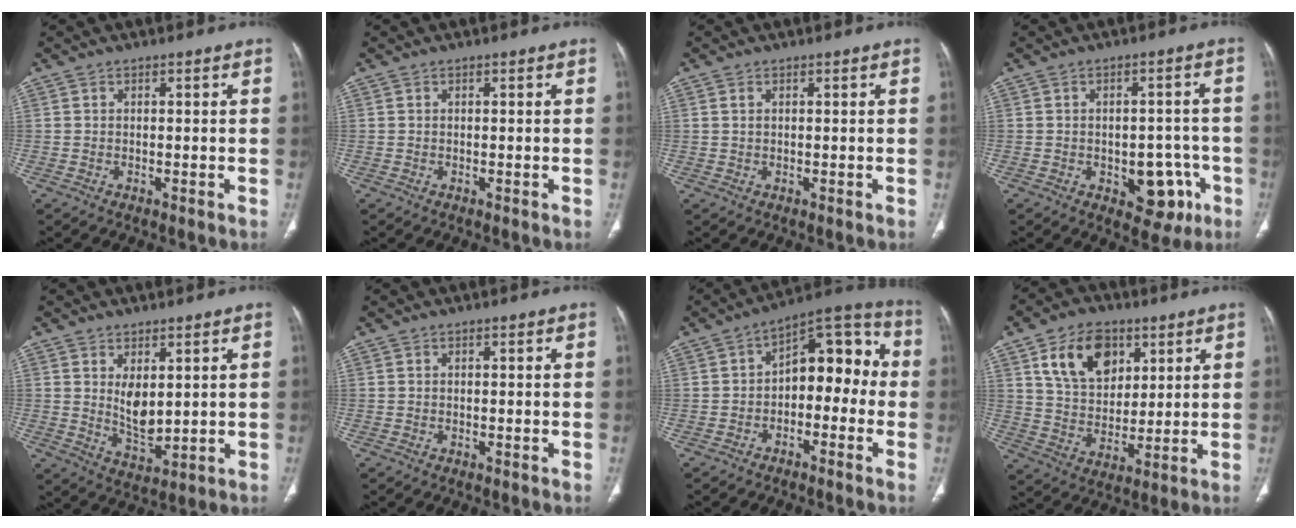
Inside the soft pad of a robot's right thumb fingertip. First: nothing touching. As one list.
[{"total": 0.0}, {"total": 0.7, "force": [0.4, 0.3, 0.5], "torque": [-0.012, 0.004, 0.008]}, {"total": 9.0, "force": [-3.2, 5.6, 6.2], "torque": [-0.041, 0.021, -0.030]}, {"total": 6.5, "force": [1.7, 3.3, 5.3], "torque": [-0.080, -0.025, 0.045]}, {"total": 0.0}, {"total": 12.6, "force": [-1.2, 7.7, 9.9], "torque": [-0.091, 0.054, -0.032]}, {"total": 13.9, "force": [6.3, 9.4, 8.1], "torque": [-0.103, -0.023, 0.120]}]